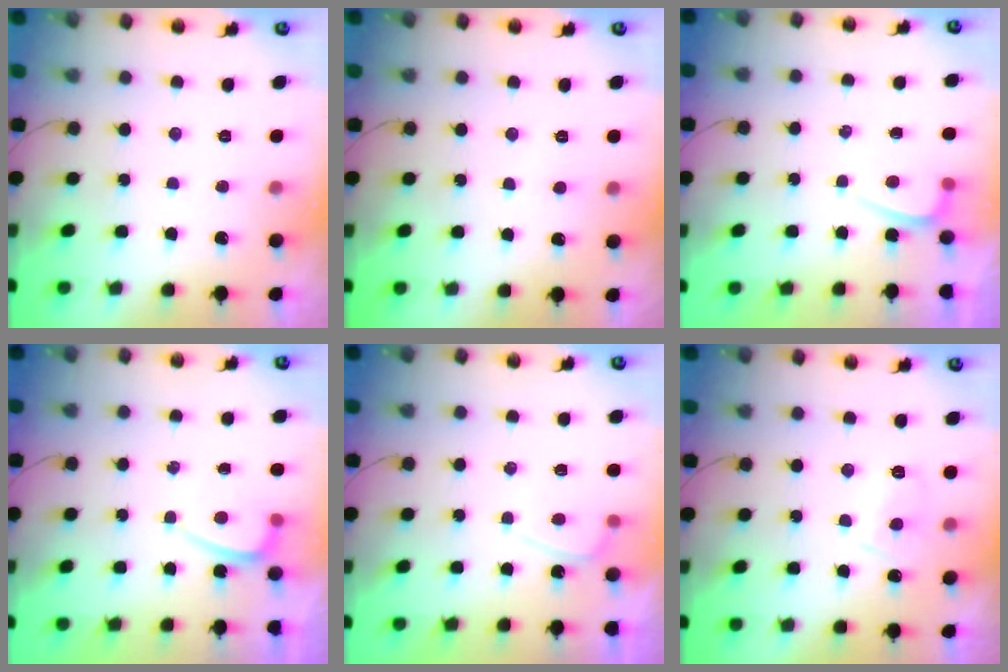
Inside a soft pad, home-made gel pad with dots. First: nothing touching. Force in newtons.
{"total": 2.9, "press": 2.9, "slide": 0.4}
{"total": 0.6, "press": 0.4, "slide": 0.5}
{"total": 1.1, "press": 0.9, "slide": 0.6}
{"total": 0.8, "press": 0.6, "slide": 0.5}
{"total": 5.4, "press": 5.4, "slide": 1.0}